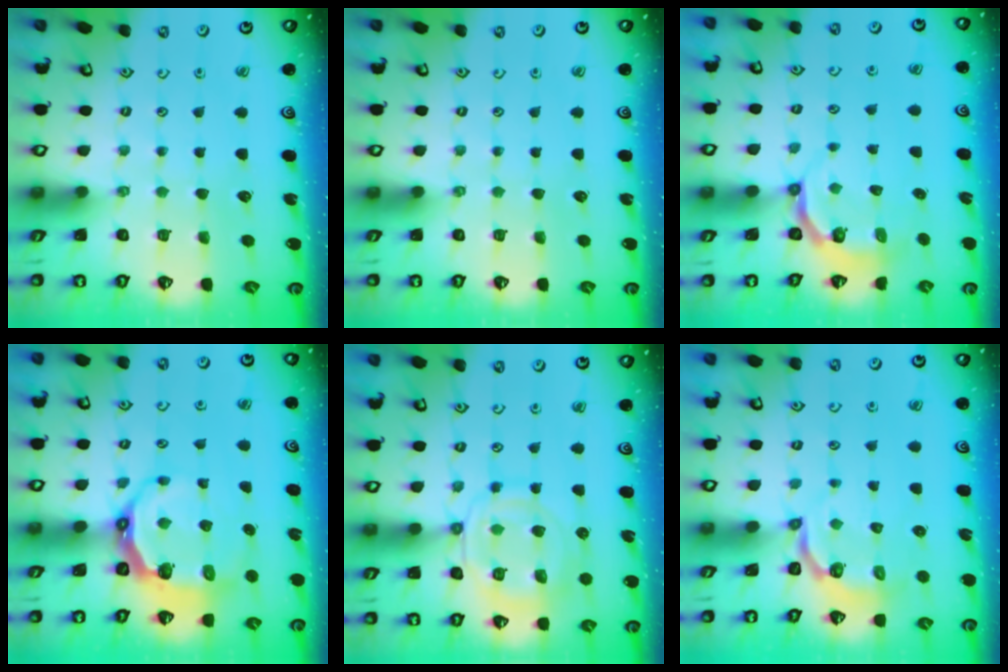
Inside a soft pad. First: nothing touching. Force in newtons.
{"total": 0.0}
{"total": 4.5, "press": 3.7, "slide": 2.6}
{"total": 8.0, "press": 6.8, "slide": 4.1}
{"total": 12.4, "press": 12.3, "slide": 1.2}
{"total": 3.4, "press": 2.5, "slide": 2.3}